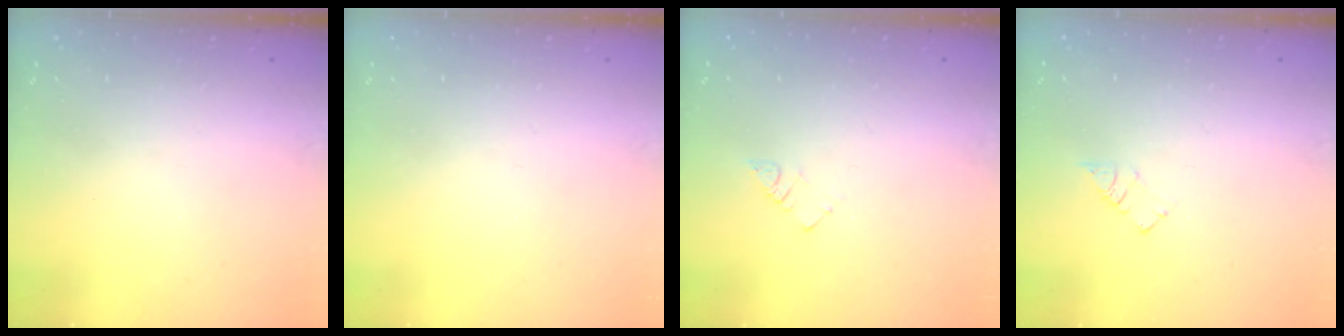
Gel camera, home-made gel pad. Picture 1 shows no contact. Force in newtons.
{"total": 0.0}
{"total": 2.3, "press": 2.3, "slide": 0.4}
{"total": 2.6, "press": 2.6, "slide": 0.3}